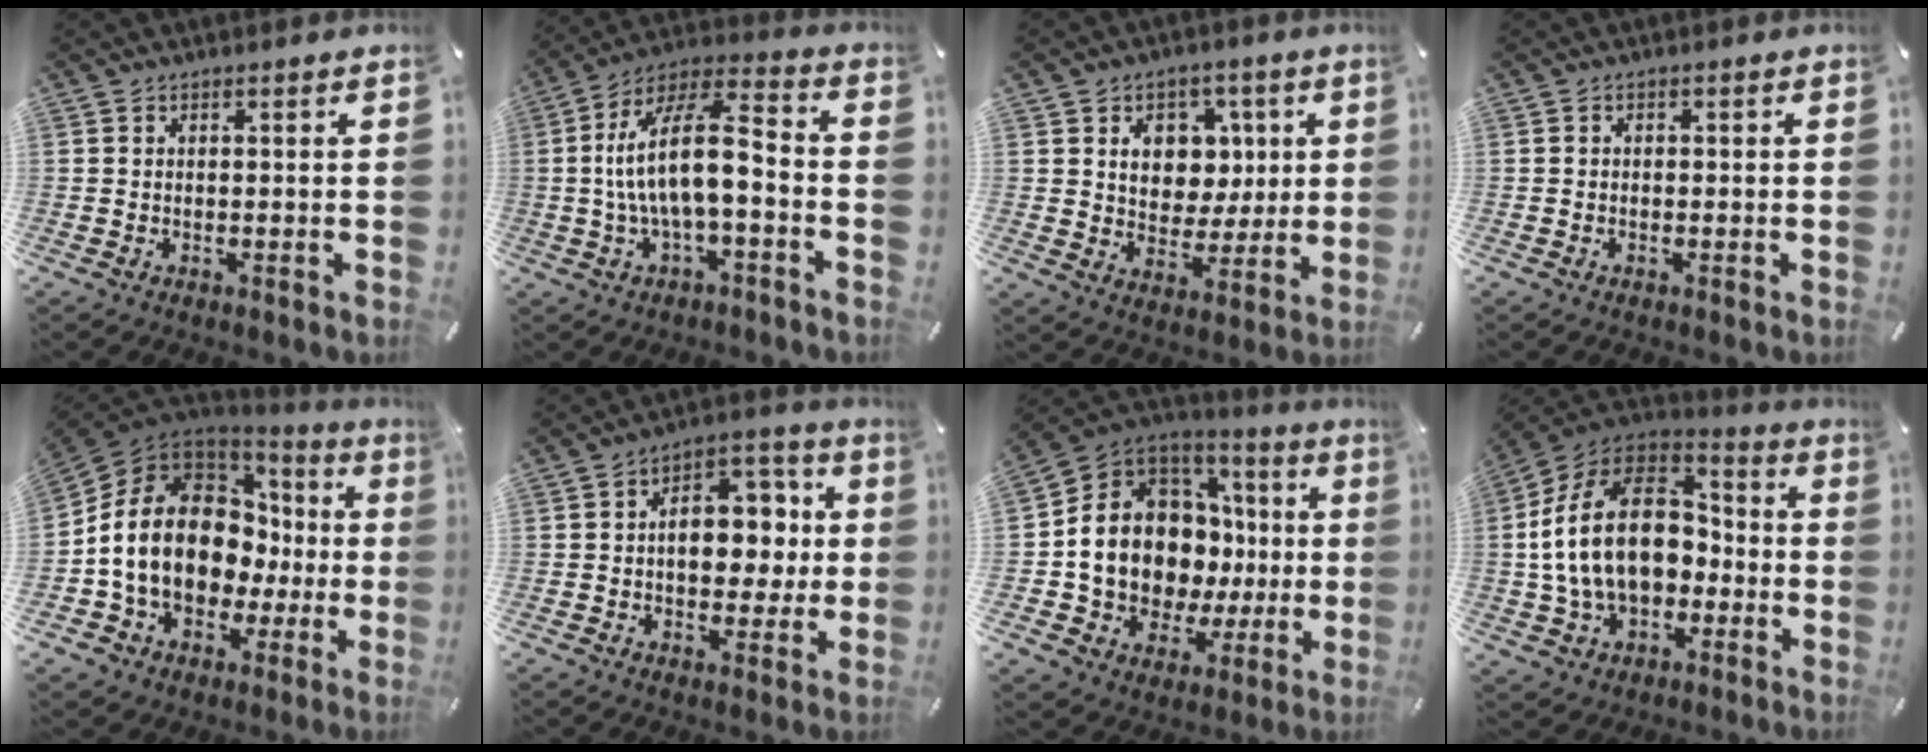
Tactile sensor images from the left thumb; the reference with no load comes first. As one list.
[{"total": 16.3, "force": [-1.3, 6.6, 14.8], "torque": [-0.275, -0.003, -0.029]}, {"total": 9.5, "force": [2.7, 8.5, 3.3], "torque": [-0.044, -0.010, 0.051]}, {"total": 0.7, "force": [-0.4, 0.4, 0.3], "torque": [-0.007, 0.002, -0.009]}, {"total": 17.0, "force": [-0.2, 13.5, 10.3], "torque": [-0.220, -0.003, -0.003]}, {"total": 12.0, "force": [0.1, 8.6, 8.3], "torque": [-0.098, 0.000, 0.002]}, {"total": 12.3, "force": [1.7, 10.6, 5.8], "torque": [-0.102, -0.065, 0.044]}, {"total": 21.1, "force": [-1.1, 15.1, 14.8], "torque": [-0.301, 0.020, -0.018]}]